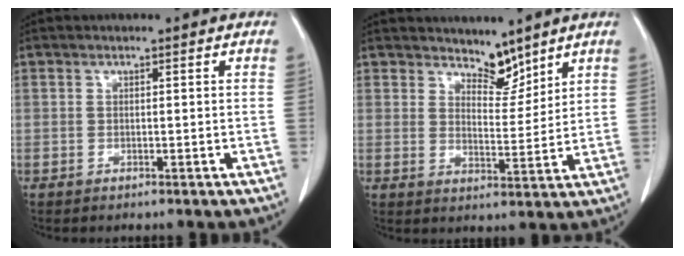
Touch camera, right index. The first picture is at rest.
{"total": 4.8, "force": [4.3, 1.6, 1.3], "torque": [-0.016, -0.007, 0.076]}